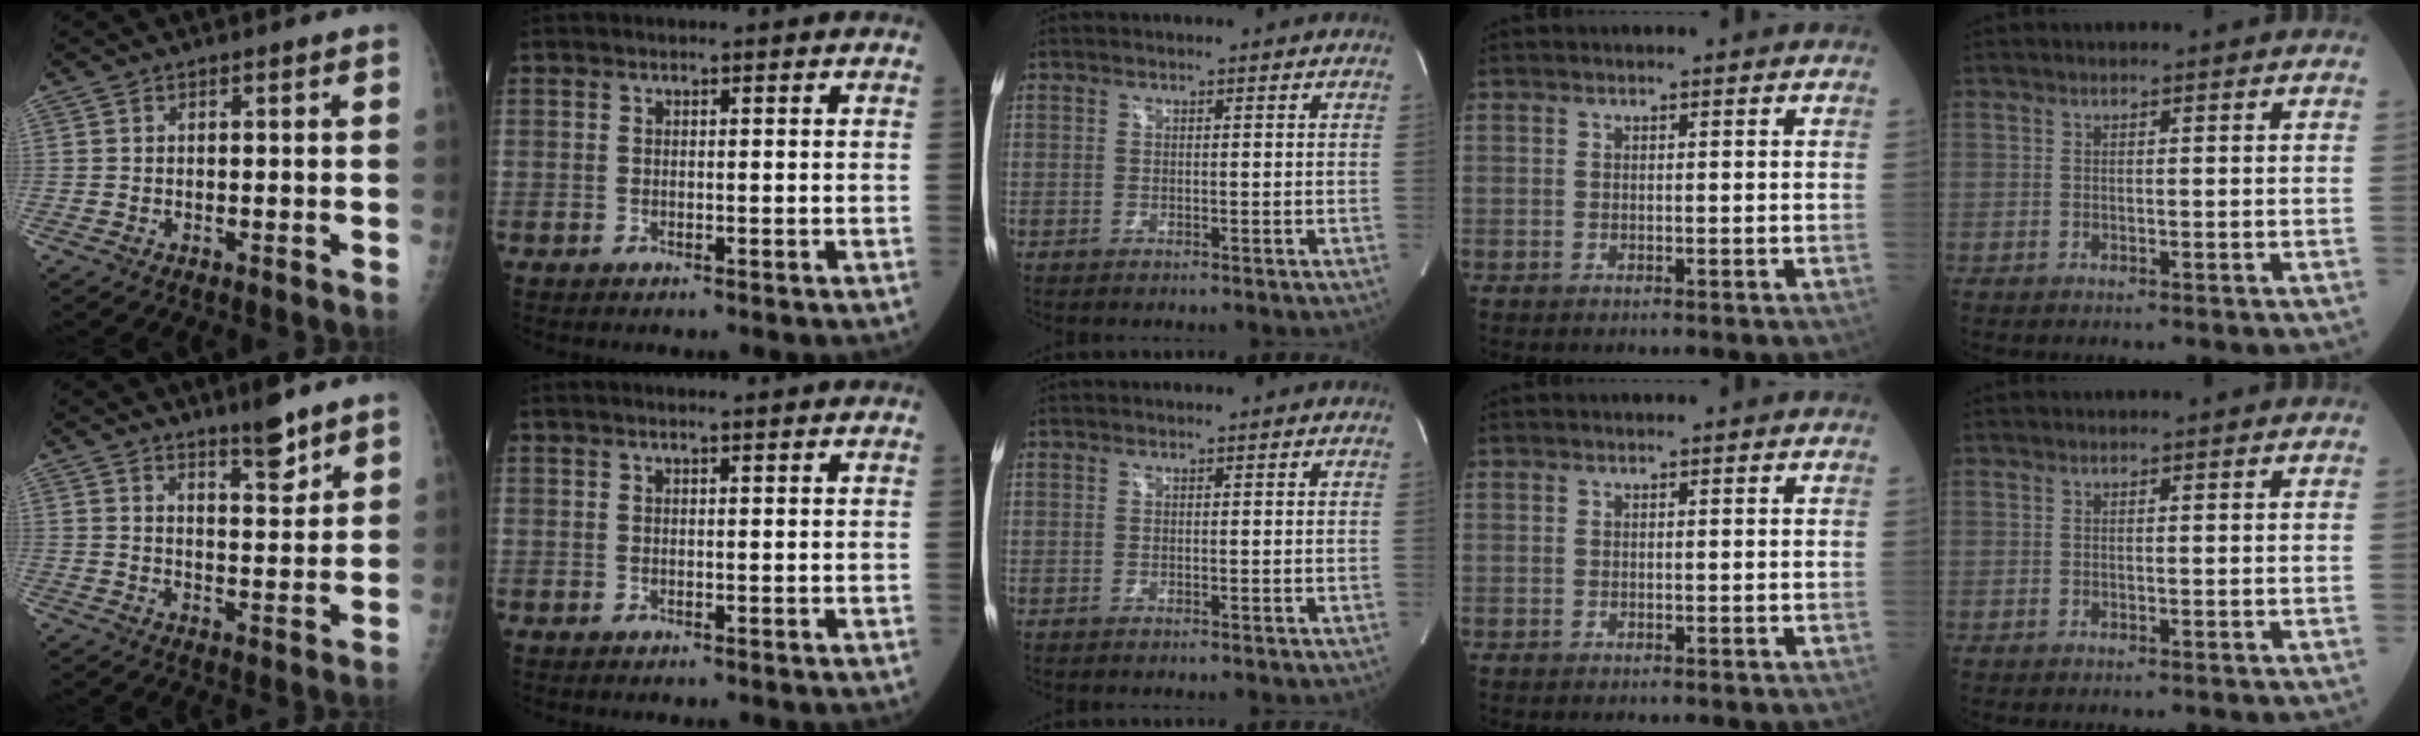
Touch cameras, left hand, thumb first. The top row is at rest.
{"thumb": {"total": 5.8, "force": [4.6, 1.1, 3.4], "torque": [-0.041, -0.040, 0.072]}, "index": {"total": 2.0, "force": [1.7, -0.1, 0.9], "torque": [-0.011, 0.012, 0.025]}}